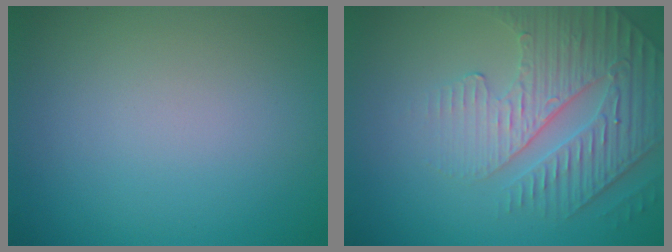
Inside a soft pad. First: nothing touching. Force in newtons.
{"total": 4.2, "press": 4.0, "slide": 1.4}